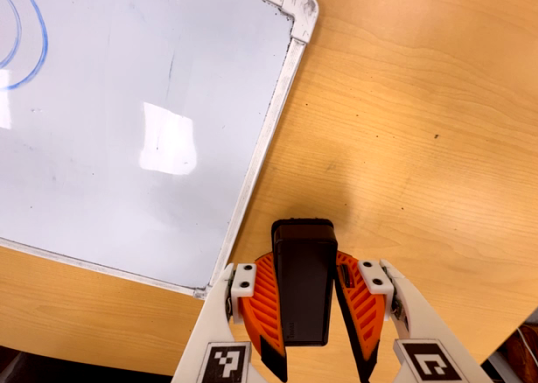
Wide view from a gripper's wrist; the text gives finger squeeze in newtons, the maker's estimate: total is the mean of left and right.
{"total": 9.7, "left": 7.8, "right": 11.6}